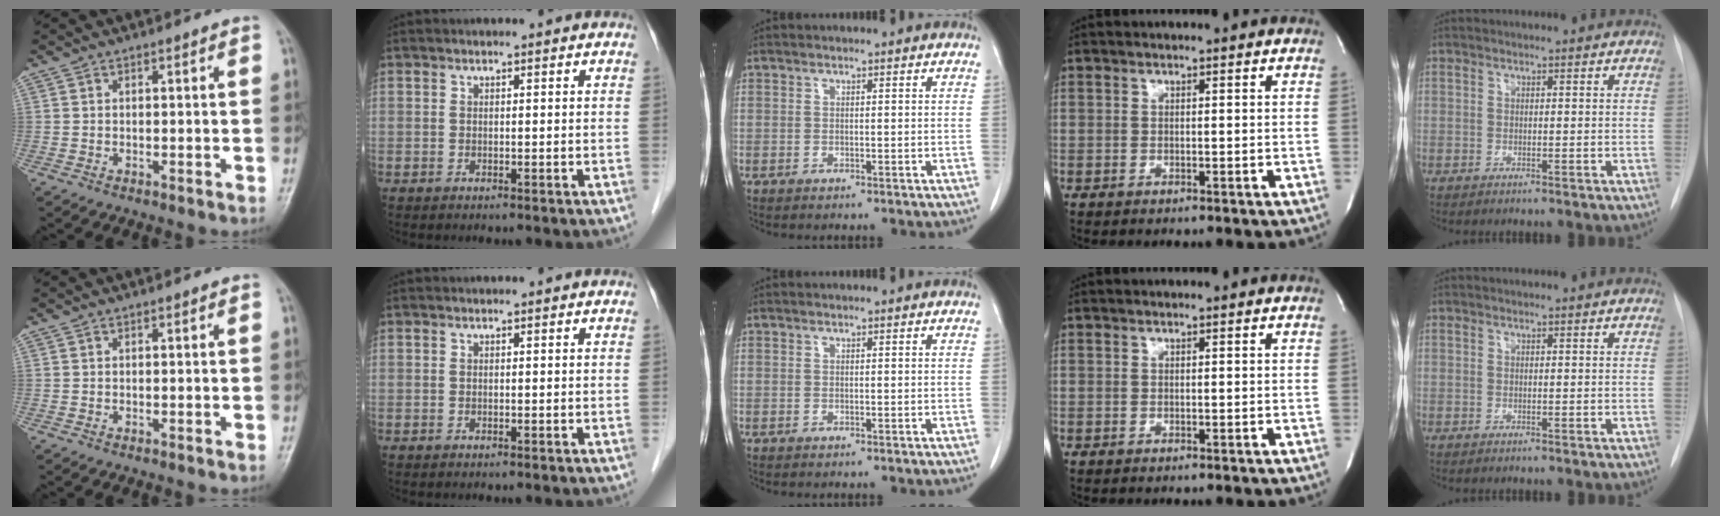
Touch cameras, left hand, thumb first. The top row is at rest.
{}